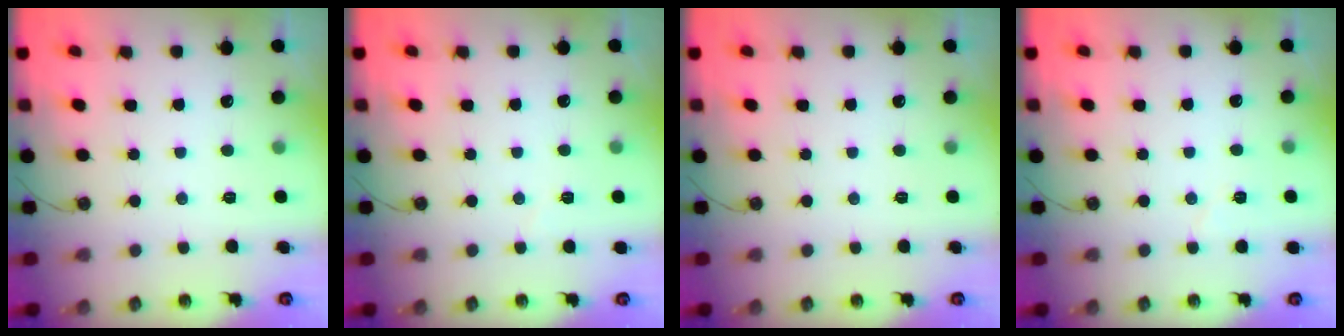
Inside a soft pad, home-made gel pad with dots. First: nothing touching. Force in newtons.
{"total": 2.8, "press": 2.7, "slide": 0.8}
{"total": 0.0}
{"total": 3.6, "press": 3.2, "slide": 1.6}